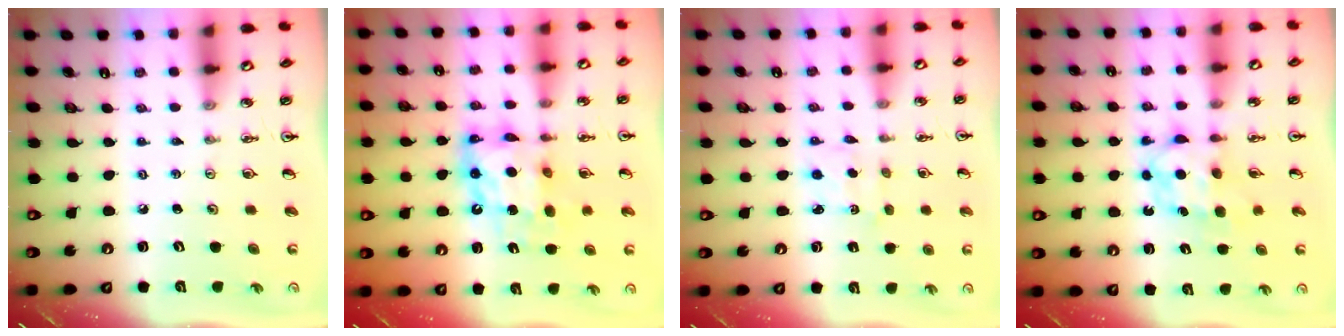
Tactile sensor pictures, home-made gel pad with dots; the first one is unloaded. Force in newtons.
{"total": 11.7, "press": 11.6, "slide": 1.1}
{"total": 2.8, "press": 2.7, "slide": 0.6}
{"total": 7.2, "press": 7.2, "slide": 0.5}